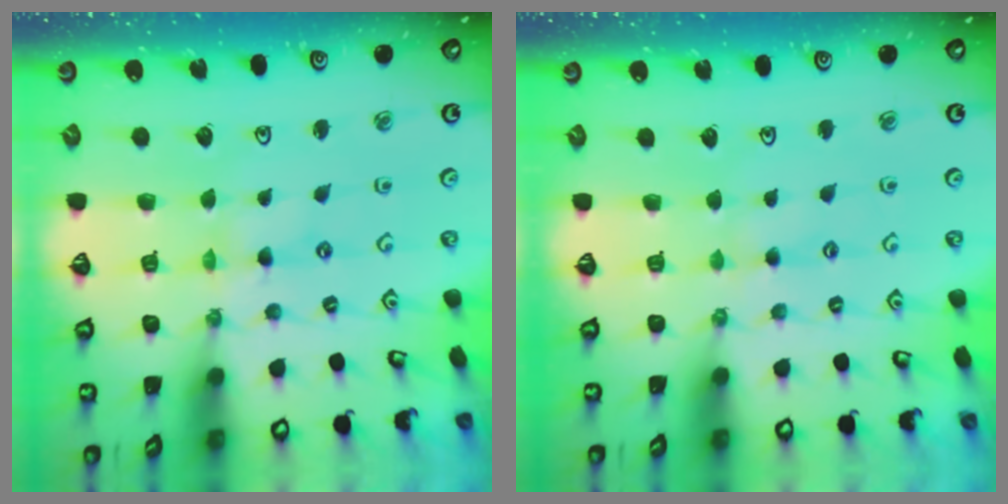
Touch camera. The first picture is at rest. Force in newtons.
{"total": 1.2, "press": 1.1, "slide": 0.3}